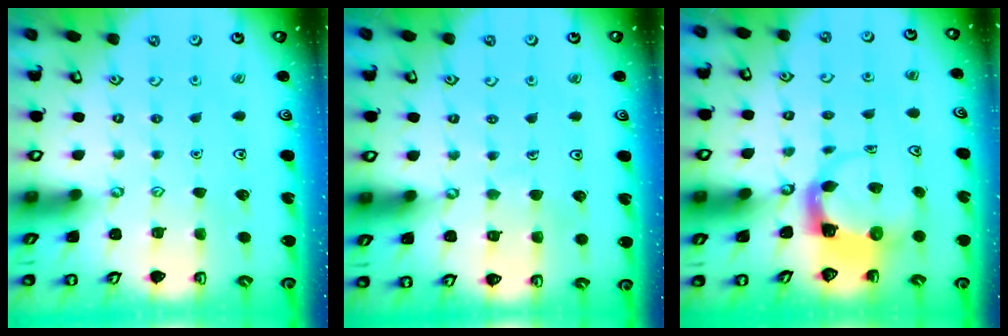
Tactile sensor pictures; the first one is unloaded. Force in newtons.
{"total": 4.3, "press": 4.3, "slide": 0.4}
{"total": 3.8, "press": 3.8, "slide": 0.6}